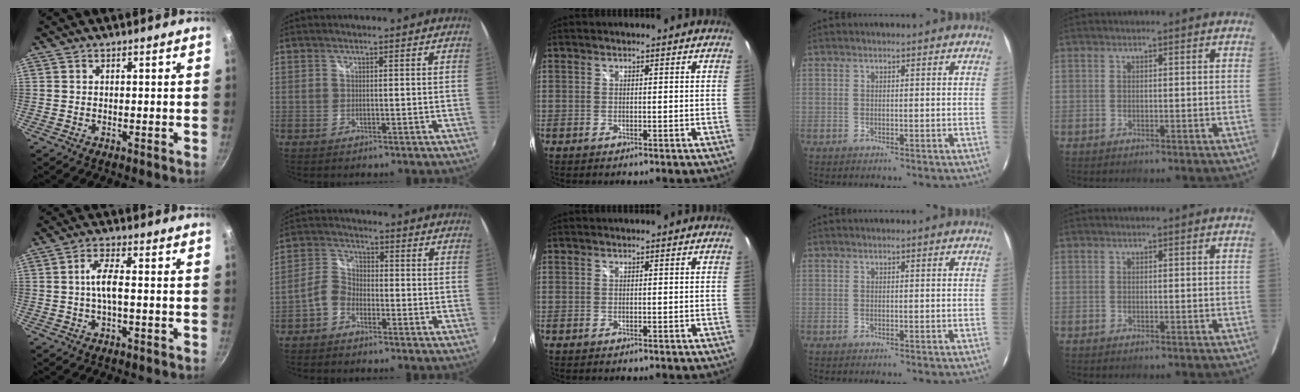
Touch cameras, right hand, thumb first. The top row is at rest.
{"thumb": {"total": 4.5, "force": [-0.5, 1.4, 4.3], "torque": [-0.094, 0.015, -0.015]}, "index": {"total": 4.6, "force": [-2.8, 3.0, 2.0], "torque": [-0.044, 0.015, -0.059]}}